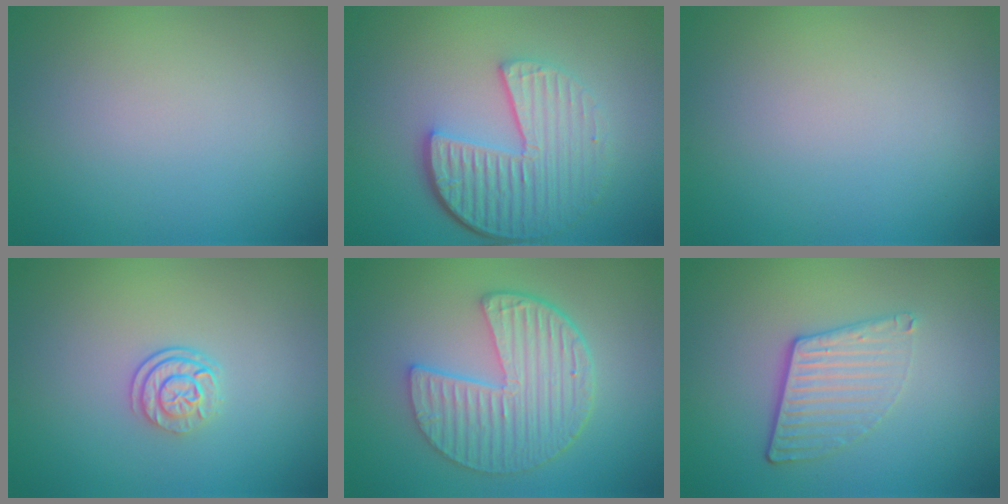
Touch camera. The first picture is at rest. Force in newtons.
{"total": 6.1, "press": 4.3, "slide": 4.3}
{"total": 0.0}
{"total": 2.4, "press": 1.8, "slide": 1.7}
{"total": 6.2, "press": 4.7, "slide": 4.0}
{"total": 3.7, "press": 2.7, "slide": 2.5}